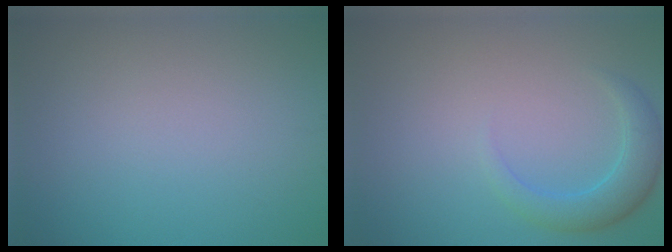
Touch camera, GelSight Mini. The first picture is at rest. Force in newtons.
{"total": 3.0, "press": 3.0, "slide": 0.1}